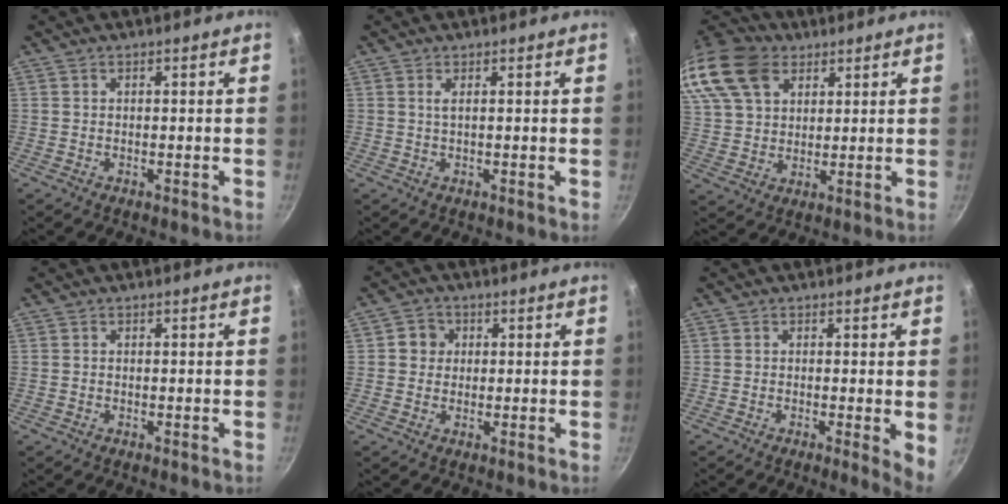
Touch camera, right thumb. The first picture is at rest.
{"total": 0.9, "force": [0.3, 0.0, 0.9], "torque": [-0.018, -0.001, 0.005]}
{"total": 20.7, "force": [11.0, 13.9, 10.7], "torque": [-0.236, 0.014, 0.208]}
{"total": 0.0}
{"total": 3.6, "force": [0.5, 3.4, 1.0], "torque": [0.010, 0.003, 0.000]}
{"total": 4.1, "force": [-0.6, 0.4, 4.0], "torque": [-0.051, -0.008, -0.009]}